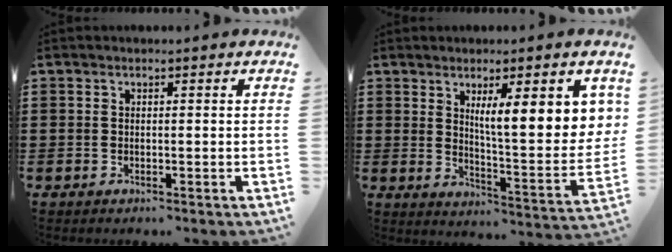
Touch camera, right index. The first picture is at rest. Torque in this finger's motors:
{"motor_torque": [1.41, 0.73, 0.51, 0.21]}